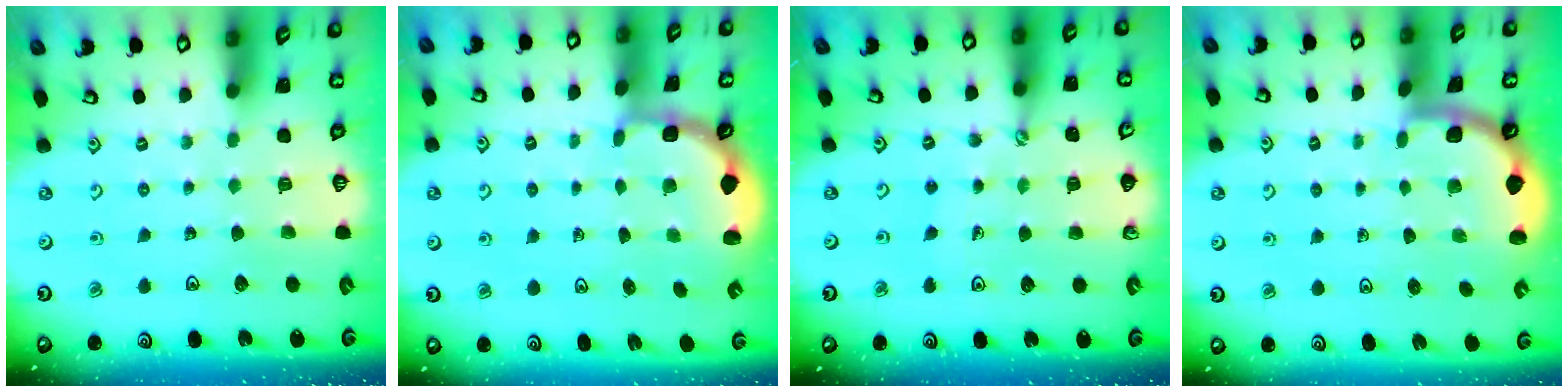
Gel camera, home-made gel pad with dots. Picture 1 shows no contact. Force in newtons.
{"total": 2.5, "press": 1.9, "slide": 1.6}
{"total": 2.2, "press": 1.4, "slide": 1.6}
{"total": 1.7, "press": 1.7, "slide": 0.0}